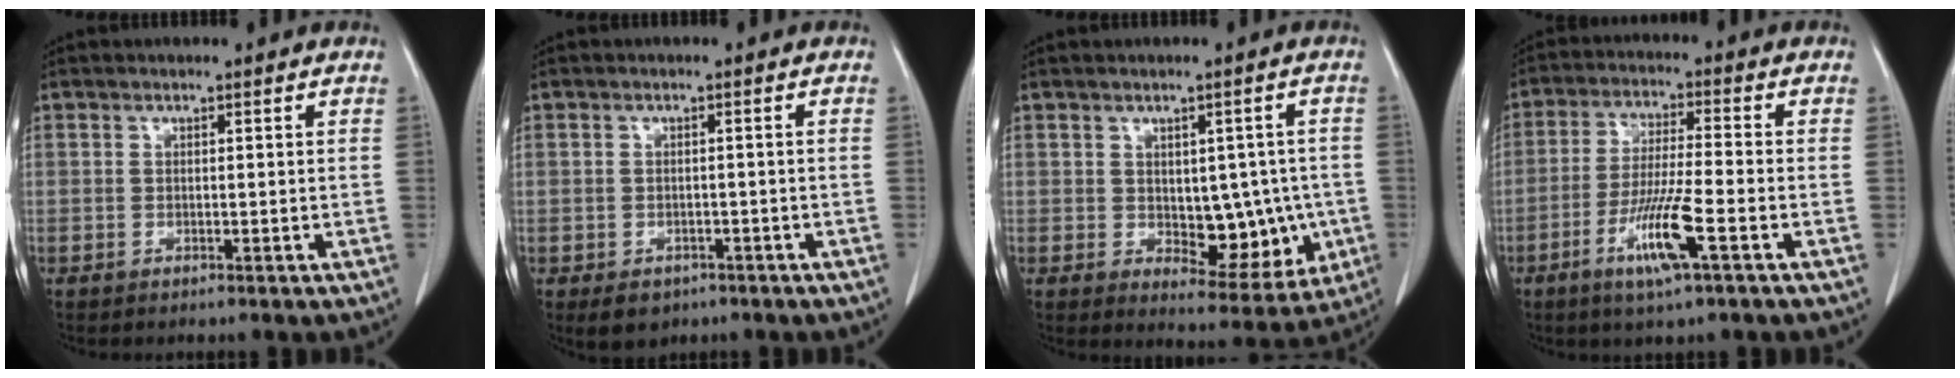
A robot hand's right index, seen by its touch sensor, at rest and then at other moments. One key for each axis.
{"total": 3.2, "fx": -1.6, "fy": 2.4, "fz": 1.2, "tx": -0.011, "ty": 0.000, "tz": -0.016}
{"total": 9.0, "fx": -0.7, "fy": 4.9, "fz": 7.5, "tx": -0.075, "ty": 0.003, "tz": 0.007}
{"total": 9.2, "fx": -3.9, "fy": -0.1, "fz": 8.4, "tx": -0.162, "ty": -0.015, "tz": -0.077}